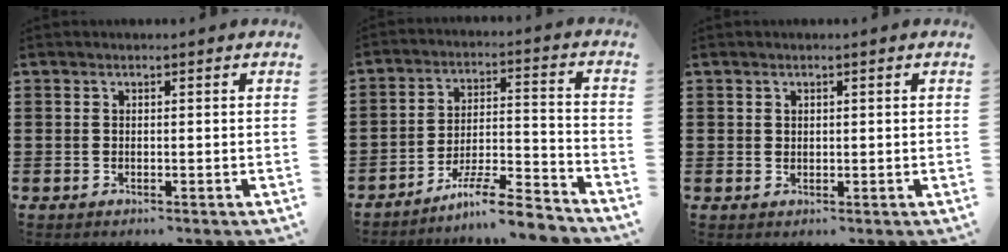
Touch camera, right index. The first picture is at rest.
{"total": 8.3, "force": [-7.4, 0.3, 3.7], "torque": [-0.066, 0.009, -0.142]}
{"total": 0.7, "force": [0.5, 0.5, 0.1], "torque": [-0.003, 0.002, 0.010]}